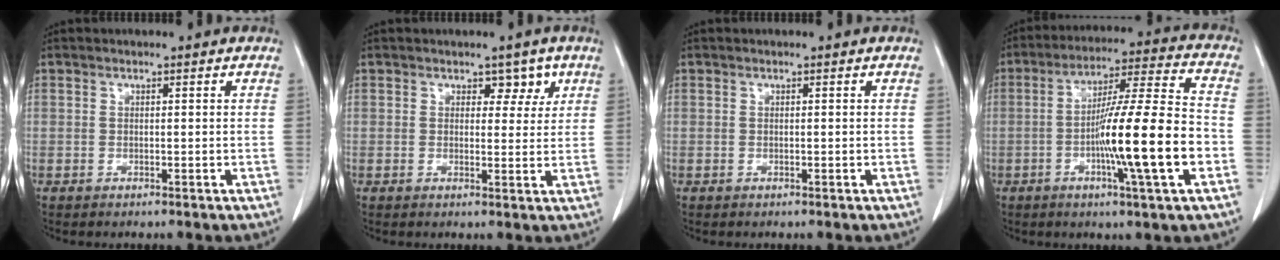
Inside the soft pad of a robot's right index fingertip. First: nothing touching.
{"total": 3.0, "force": [1.7, 1.9, 1.6], "torque": [-0.008, 0.003, 0.021]}
{"total": 0.0}
{"total": 16.2, "force": [-4.2, -0.2, 15.6], "torque": [-0.259, -0.003, -0.073]}